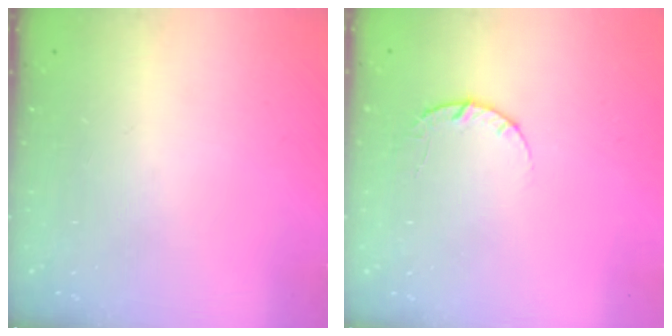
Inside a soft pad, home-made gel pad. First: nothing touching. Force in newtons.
{"total": 3.2, "press": 3.1, "slide": 0.5}